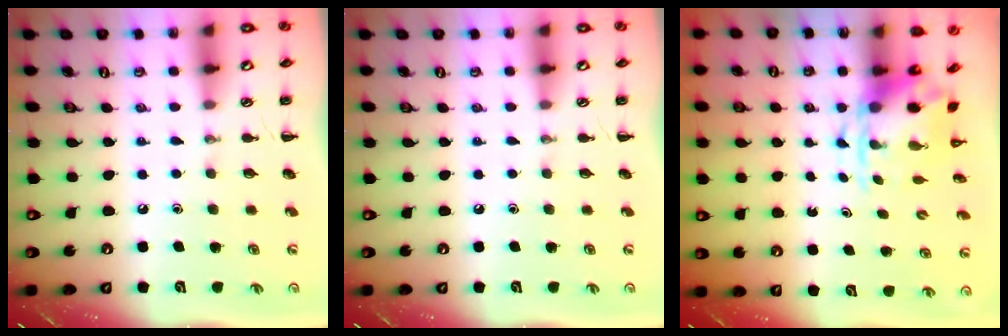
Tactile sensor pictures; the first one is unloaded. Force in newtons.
{"total": 0.0}
{"total": 3.8, "press": 3.7, "slide": 0.9}